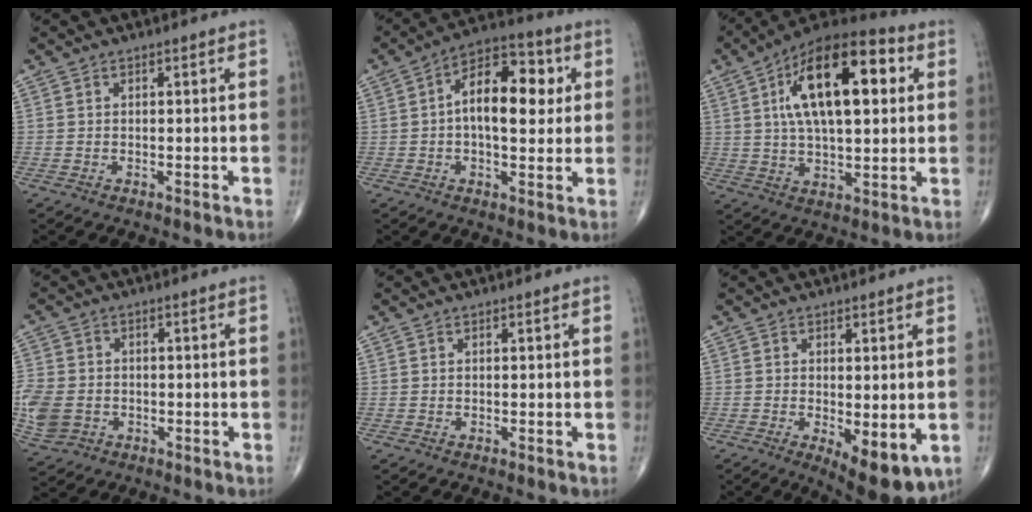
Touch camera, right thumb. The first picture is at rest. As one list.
[{"total": 13.7, "force": [1.8, 7.3, 11.5], "torque": [-0.154, 0.021, 0.019]}, {"total": 21.0, "force": [5.4, 9.4, 18.0], "torque": [-0.280, 0.012, 0.079]}, {"total": 11.2, "force": [-2.5, 9.1, 6.1], "torque": [-0.165, -0.001, -0.039]}, {"total": 0.0}, {"total": 9.2, "force": [-2.5, 3.6, 8.1], "torque": [-0.102, -0.021, -0.027]}]